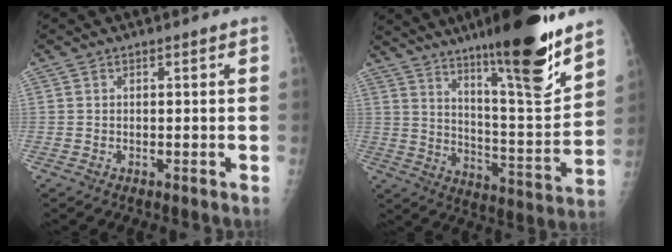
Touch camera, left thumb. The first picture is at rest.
{"total": 21.3, "force": [14.8, 3.0, 15.0], "torque": [-0.202, -0.087, 0.240]}